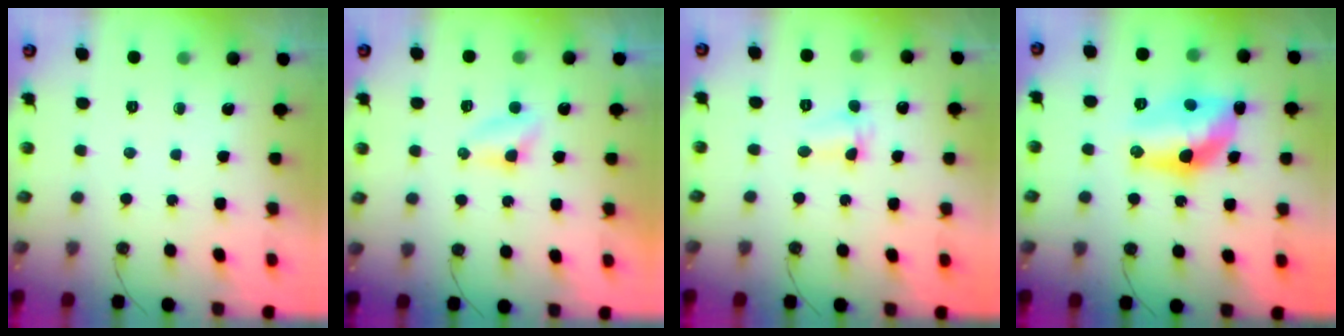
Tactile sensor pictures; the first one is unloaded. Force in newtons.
{"total": 3.4, "press": 3.3, "slide": 0.4}
{"total": 2.5, "press": 2.5, "slide": 0.5}
{"total": 14.6, "press": 14.1, "slide": 3.5}